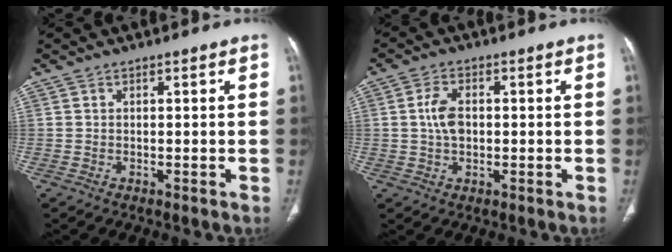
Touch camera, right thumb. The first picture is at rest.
{"total": 5.1, "force": [0.3, 3.1, 4.0], "torque": [-0.081, 0.005, 0.004]}